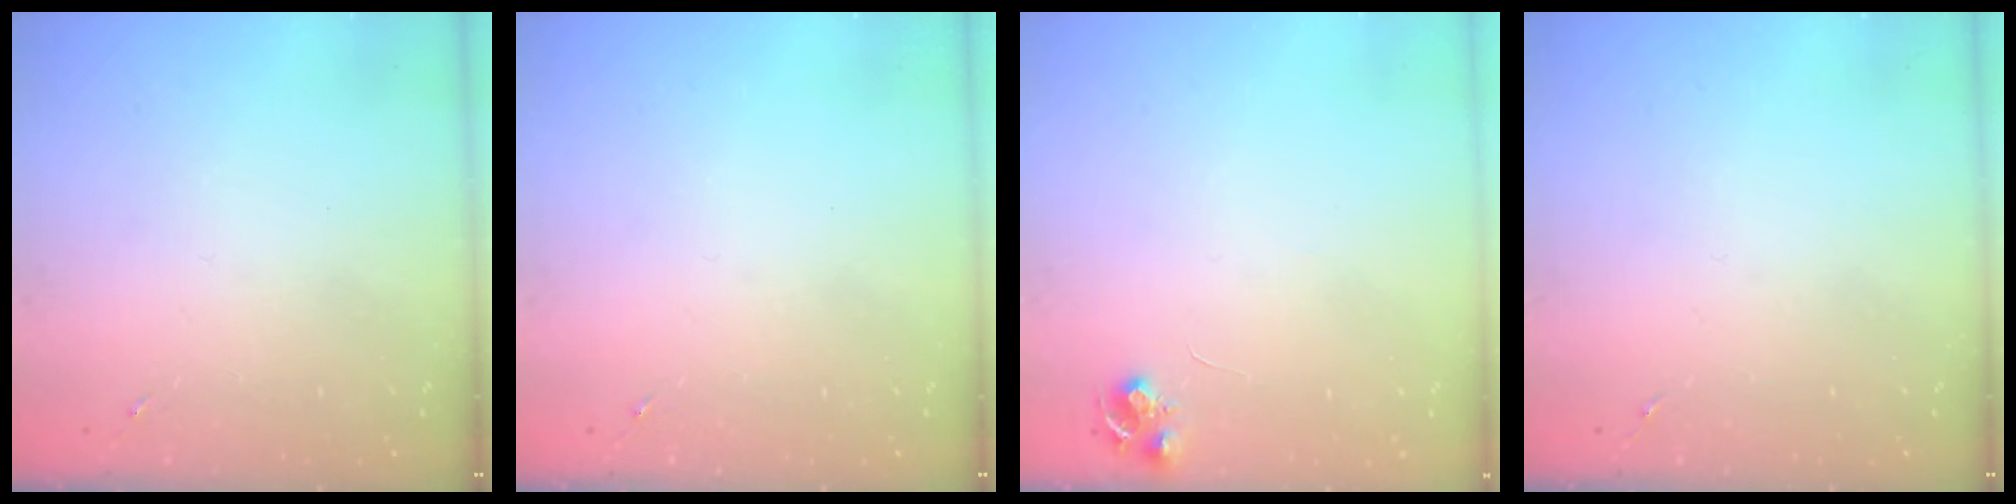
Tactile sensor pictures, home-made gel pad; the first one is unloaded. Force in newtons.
{"total": 0.0}
{"total": 6.8, "press": 6.7, "slide": 0.9}
{"total": 0.0}